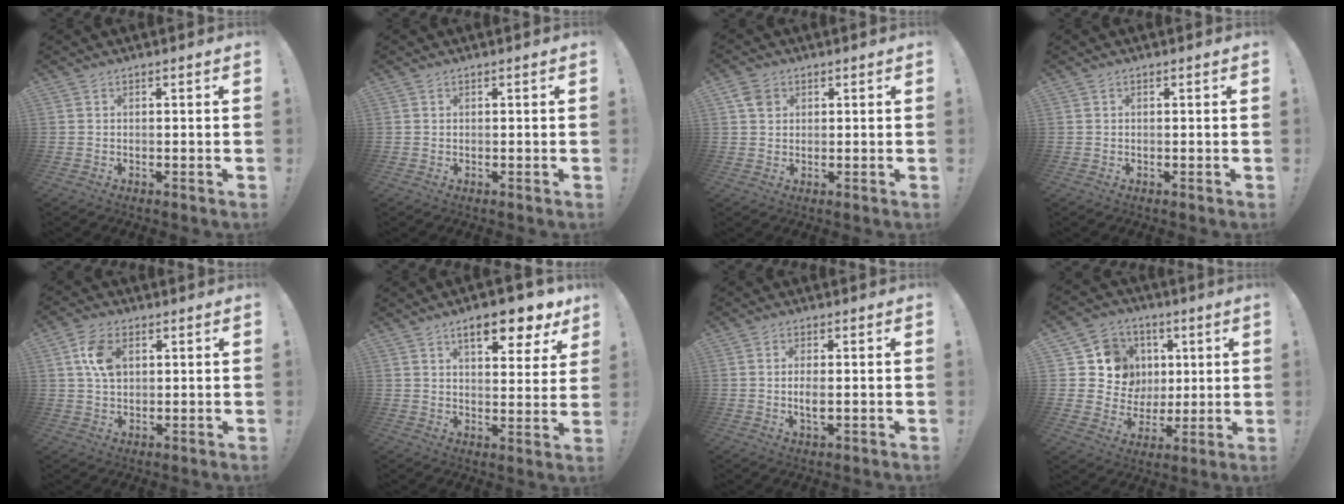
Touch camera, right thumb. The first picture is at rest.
{"total": 0.0}
{"total": 4.1, "force": [1.7, 3.2, 1.9], "torque": [-0.016, -0.002, 0.031]}
{"total": 0.0}
{"total": 8.7, "force": [2.5, 5.8, 6.0], "torque": [-0.106, 0.005, 0.049]}
{"total": 11.4, "force": [6.9, 3.5, 8.4], "torque": [-0.113, -0.038, 0.111]}
{"total": 3.8, "force": [-0.2, 1.6, 3.4], "torque": [-0.056, -0.002, -0.008]}
{"total": 12.1, "force": [2.9, 11.3, 3.1], "torque": [-0.041, -0.013, 0.079]}